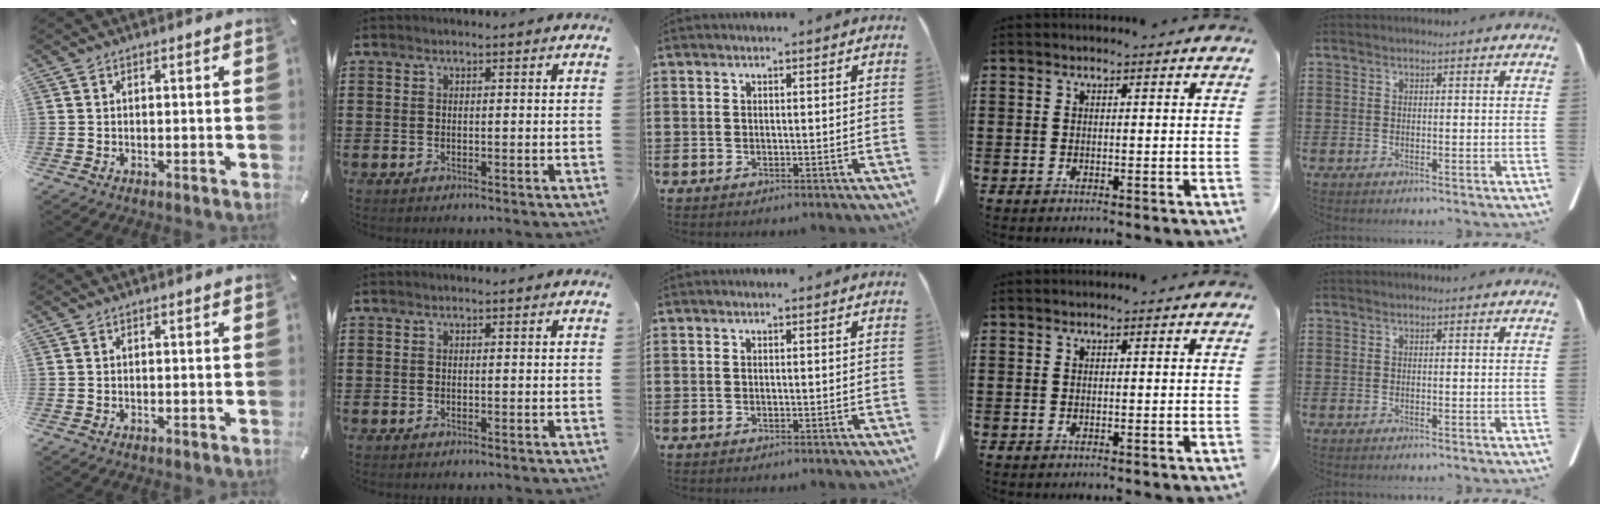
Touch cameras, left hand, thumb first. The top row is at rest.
{}